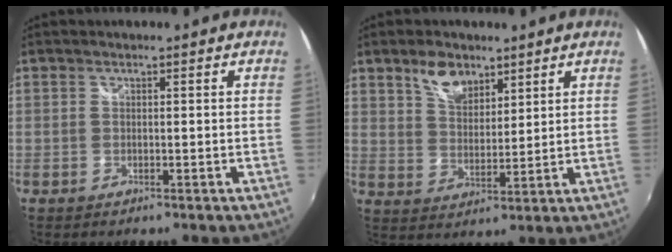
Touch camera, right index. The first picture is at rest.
{"total": 7.1, "force": [4.7, 3.8, 3.6], "torque": [-0.058, 0.008, 0.087]}